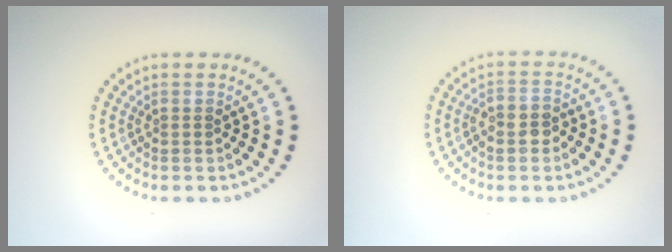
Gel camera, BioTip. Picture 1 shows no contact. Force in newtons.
{"total": 2.2, "press": 2.0, "slide": 0.9}